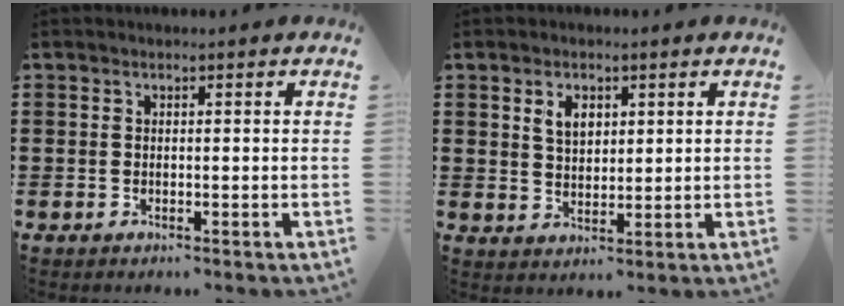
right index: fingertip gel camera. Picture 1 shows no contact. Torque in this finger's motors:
{"motor_torque": [0.13, -0.06, 0.21, 0.03]}